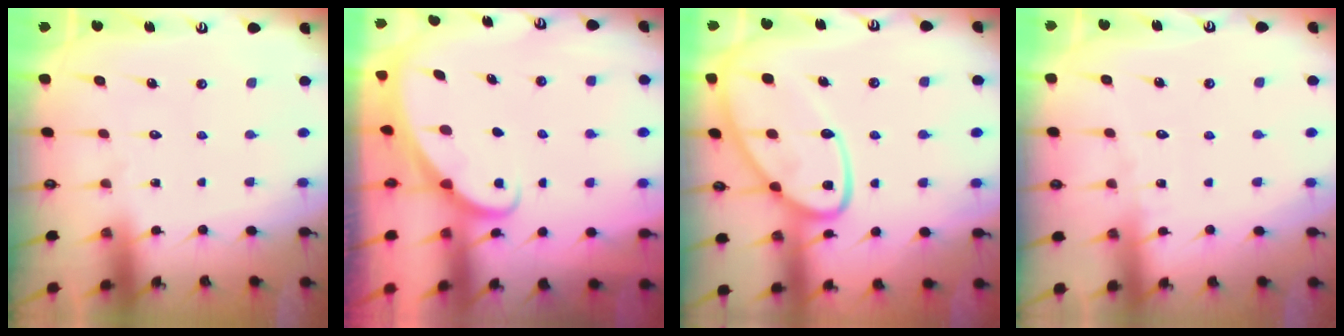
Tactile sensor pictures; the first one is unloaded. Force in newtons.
{"total": 1.8, "press": 1.8, "slide": 0.0}
{"total": 16.6, "press": 16.5, "slide": 1.5}
{"total": 2.5, "press": 2.5, "slide": 0.3}